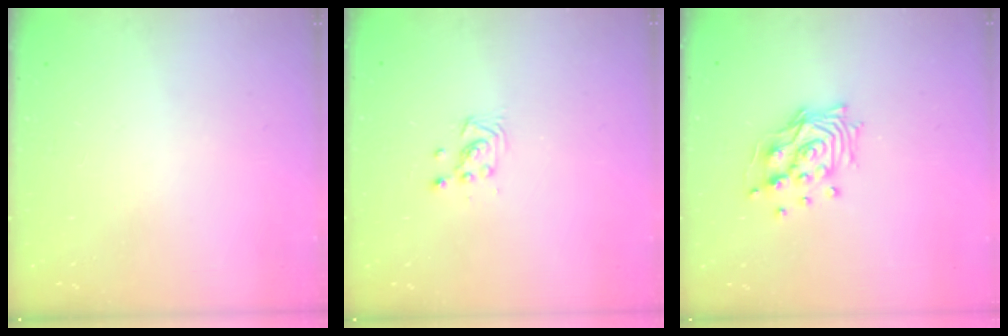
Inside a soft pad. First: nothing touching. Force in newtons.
{"total": 3.0, "press": 2.9, "slide": 0.5}
{"total": 12.5, "press": 12.4, "slide": 1.5}